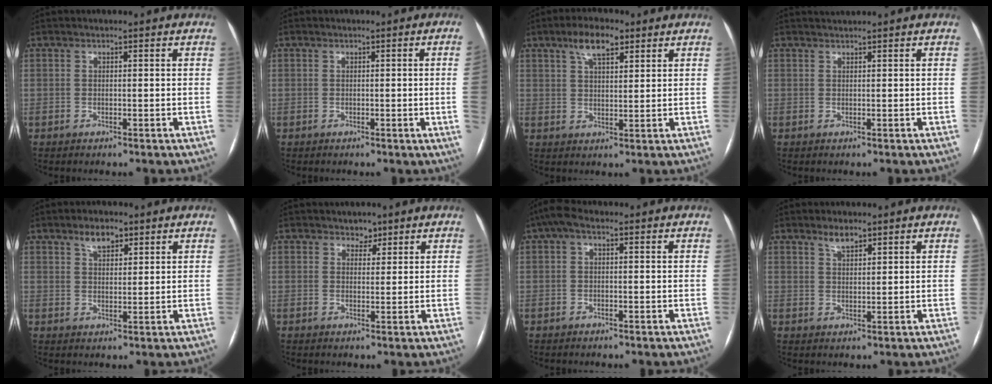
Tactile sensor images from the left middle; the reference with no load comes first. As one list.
[{"total": 3.1, "force": [-0.2, -1.2, 2.8], "torque": [-0.037, -0.003, -0.002]}, {"total": 5.9, "force": [3.6, 2.0, 4.2], "torque": [-0.082, 0.013, 0.061]}, {"total": 0.9, "force": [0.8, -0.5, -0.1], "torque": [-0.004, 0.004, 0.023]}, {"total": 3.7, "force": [2.5, 1.6, 2.1], "torque": [-0.041, 0.005, 0.044]}, {"total": 1.9, "force": [1.5, 1.1, 0.3], "torque": [-0.001, -0.005, 0.020]}, {"total": 2.7, "force": [0.8, 1.3, 2.3], "torque": [-0.045, 0.014, 0.010]}, {"total": 2.4, "force": [2.0, 0.7, 1.2], "torque": [-0.028, 0.001, 0.037]}]